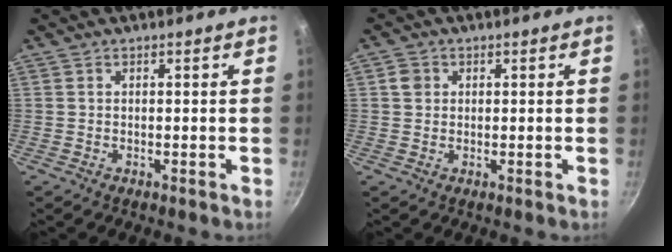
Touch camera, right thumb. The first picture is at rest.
{"total": 2.2, "force": [0.5, 2.0, 0.8], "torque": [-0.005, 0.005, 0.006]}